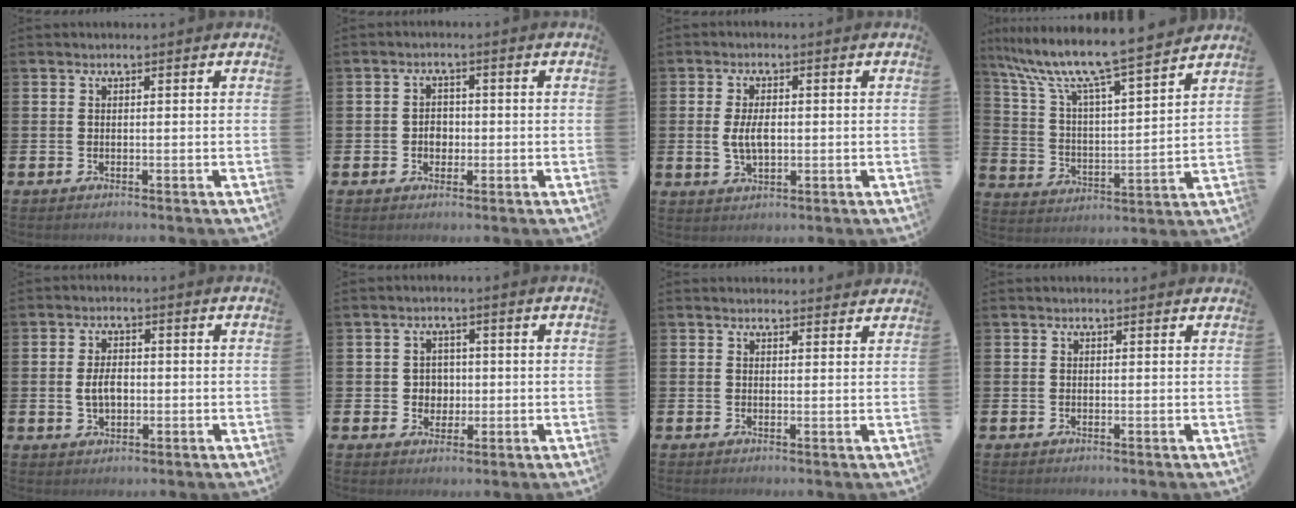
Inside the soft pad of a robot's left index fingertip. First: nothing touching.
{"total": 2.3, "force": [-0.4, 1.9, 1.2], "torque": [-0.006, -0.002, -0.015]}
{"total": 4.0, "force": [0.1, 2.0, 3.4], "torque": [-0.061, 0.000, -0.005]}
{"total": 10.8, "force": [9.7, 0.7, 4.7], "torque": [-0.133, -0.062, 0.164]}
{"total": 3.5, "force": [-0.1, 2.2, 2.8], "torque": [-0.042, 0.003, -0.005]}
{"total": 2.8, "force": [0.2, 2.7, 0.8], "torque": [-0.006, 0.002, -0.004]}
{"total": 1.7, "force": [1.7, 0.3, -0.1], "torque": [0.009, -0.008, 0.029]}
{"total": 0.0}